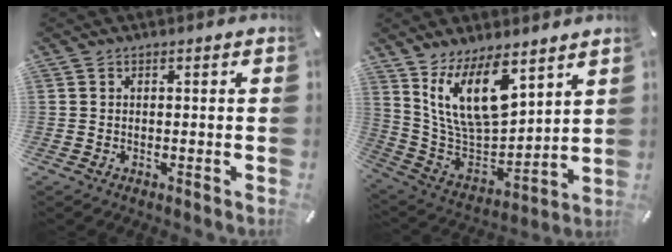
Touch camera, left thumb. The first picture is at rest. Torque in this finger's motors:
{"motor_torque": [2.25, 2.76, 1.20, -1.57, 0.21]}